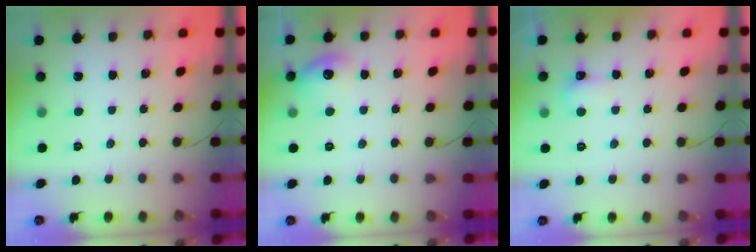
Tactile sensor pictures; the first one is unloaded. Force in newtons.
{"total": 9.1, "press": 9.0, "slide": 1.5}
{"total": 4.1, "press": 3.9, "slide": 1.1}